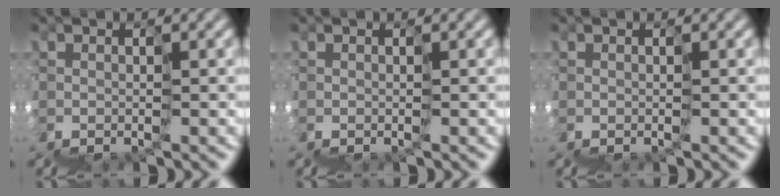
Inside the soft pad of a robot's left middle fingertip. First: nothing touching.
{"total": 0.0}
{"total": 0.0}